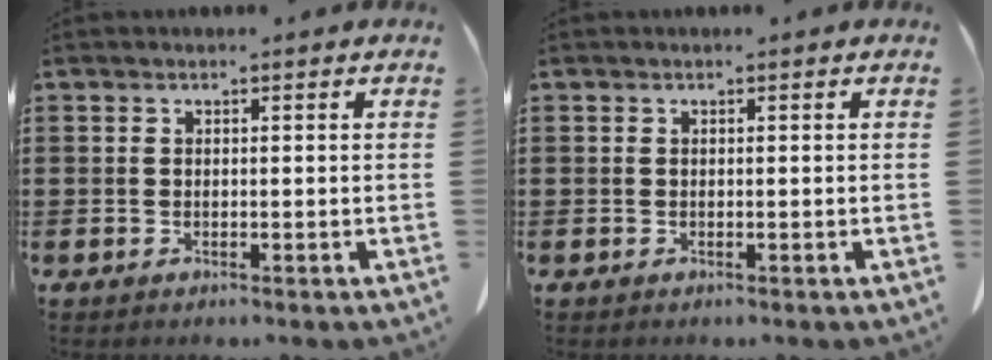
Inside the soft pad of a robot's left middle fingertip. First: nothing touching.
{"total": 0.0}